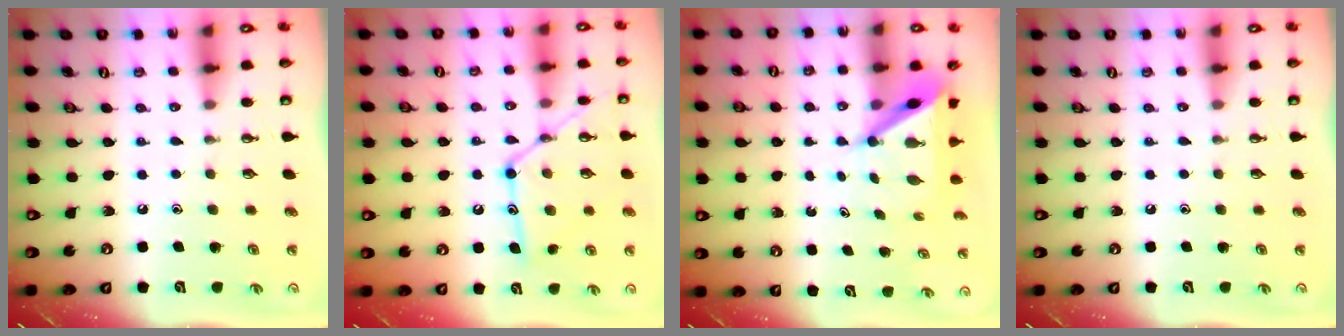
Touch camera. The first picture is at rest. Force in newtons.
{"total": 15.8, "press": 15.7, "slide": 1.4}
{"total": 6.3, "press": 6.3, "slide": 0.6}
{"total": 0.0}